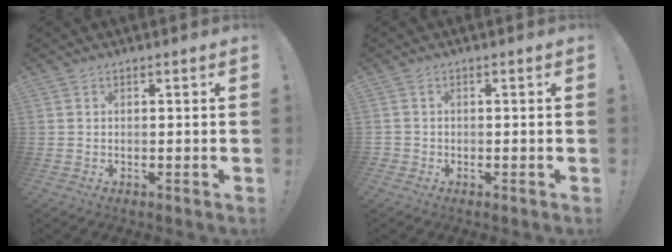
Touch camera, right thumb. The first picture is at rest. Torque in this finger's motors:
{"motor_torque": [0.03, -0.16, -0.16, 0.10, -0.03]}